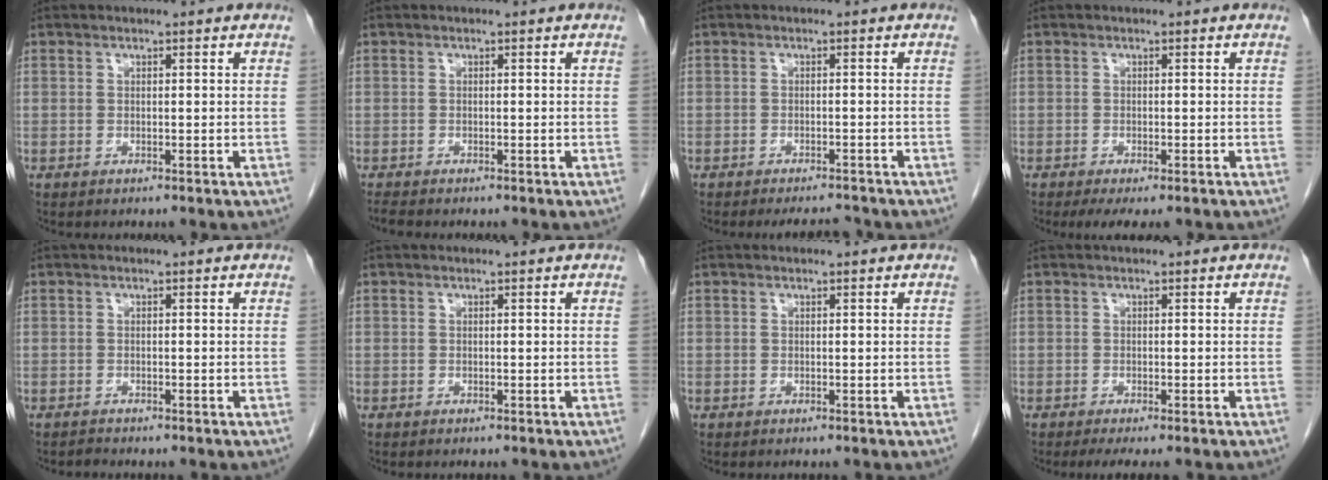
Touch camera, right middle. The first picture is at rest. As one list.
[{"total": 1.1, "force": [-1.0, -0.1, 0.3], "torque": [-0.013, -0.005, -0.020]}, {"total": 3.5, "force": [-3.4, 0.3, 0.7], "torque": [-0.010, -0.011, -0.049]}, {"total": 4.8, "force": [-3.5, 1.3, 3.0], "torque": [-0.042, -0.013, -0.050]}, {"total": 0.6, "force": [-0.6, 0.0, -0.1], "torque": [-0.002, -0.004, -0.011]}, {"total": 0.0}, {"total": 0.0}, {"total": 3.0, "force": [-2.3, 0.3, 1.9], "torque": [-0.030, -0.010, -0.035]}]